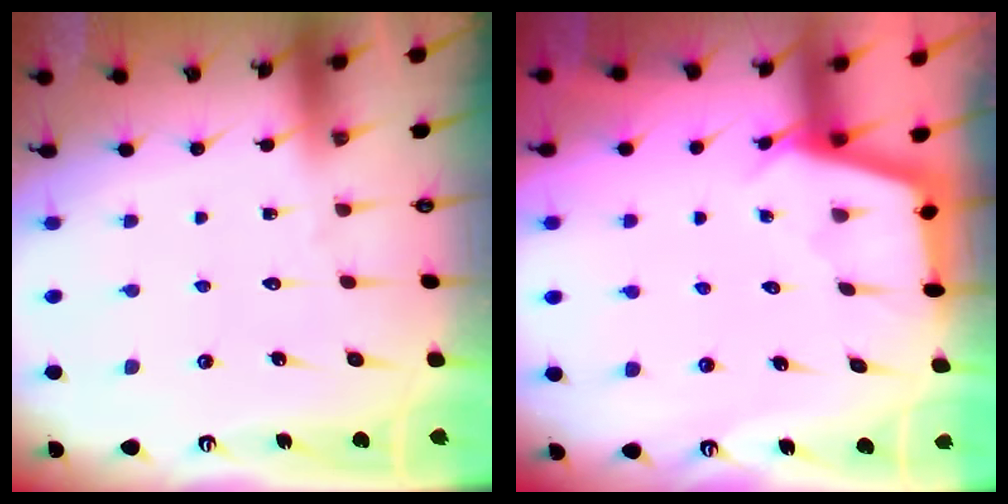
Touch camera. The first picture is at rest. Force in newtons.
{"total": 2.8, "press": 2.8, "slide": 0.6}